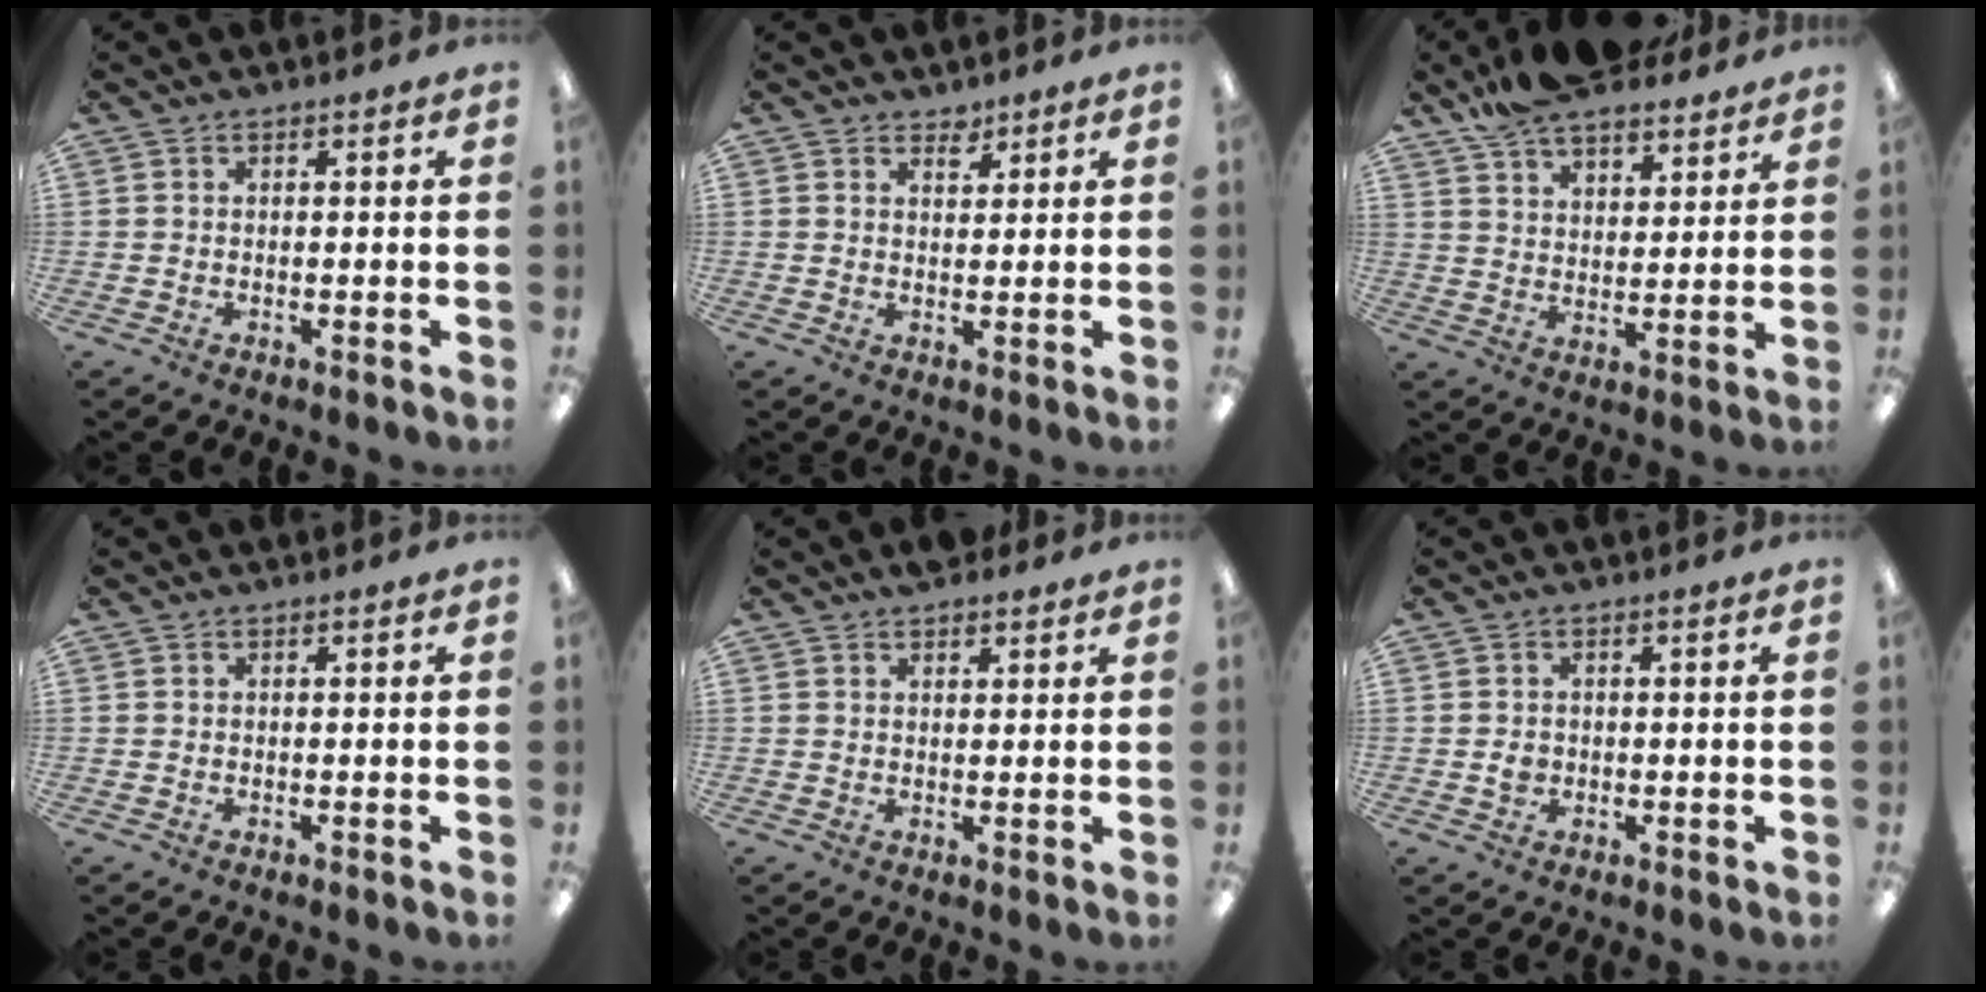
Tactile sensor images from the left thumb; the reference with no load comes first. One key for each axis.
{"total": 2.7, "fx": 2.4, "fy": 1.2, "fz": 0.5, "tx": 0.012, "ty": -0.019, "tz": 0.040}
{"total": 10.3, "fx": 9.0, "fy": 3.4, "fz": 3.7, "tx": -0.075, "ty": -0.049, "tz": 0.166}
{"total": 0.0}
{"total": 2.4, "fx": 2.0, "fy": 0.9, "fz": 0.8, "tx": -0.010, "ty": -0.004, "tz": 0.035}
{"total": 1.8, "fx": 0.0, "fy": 1.6, "fz": 0.9, "tx": -0.010, "ty": 0.000, "tz": -0.002}